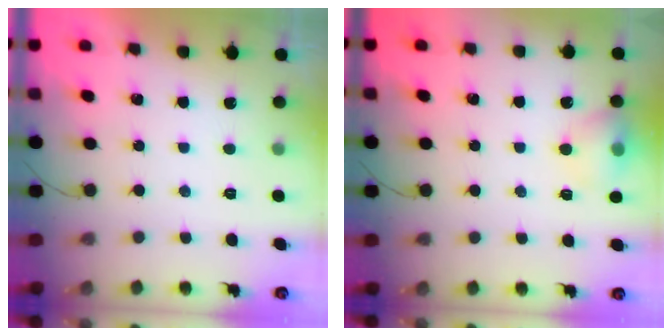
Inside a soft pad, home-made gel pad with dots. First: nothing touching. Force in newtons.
{"total": 9.2, "press": 9.1, "slide": 1.2}